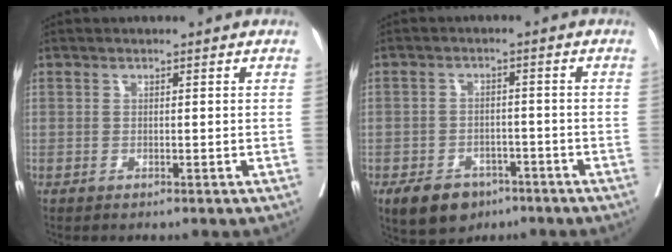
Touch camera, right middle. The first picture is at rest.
{"total": 7.0, "force": [-4.5, 4.4, 3.1], "torque": [-0.052, 0.001, -0.066]}